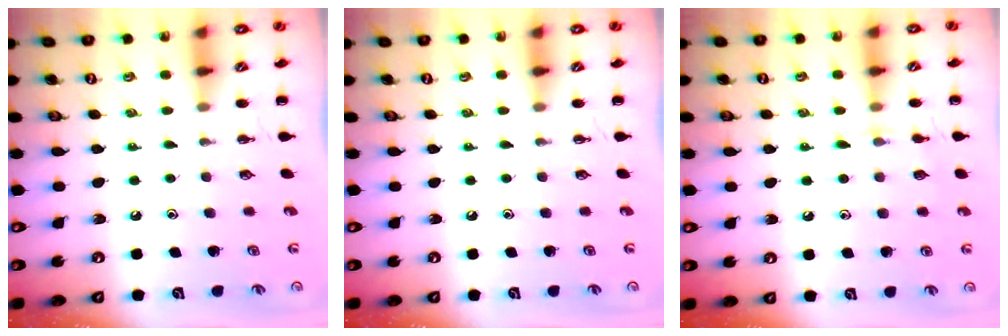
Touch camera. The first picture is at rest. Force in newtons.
{"total": 0.0}
{"total": 6.9, "press": 6.6, "slide": 1.8}